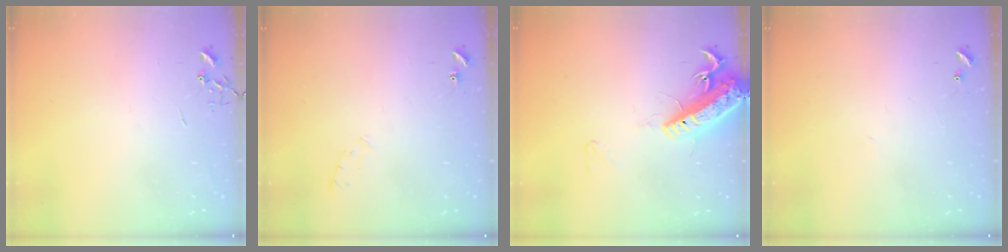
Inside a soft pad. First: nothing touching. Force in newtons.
{"total": 5.3, "press": 5.2, "slide": 0.9}
{"total": 15.7, "press": 15.3, "slide": 3.5}
{"total": 4.5, "press": 4.4, "slide": 0.4}